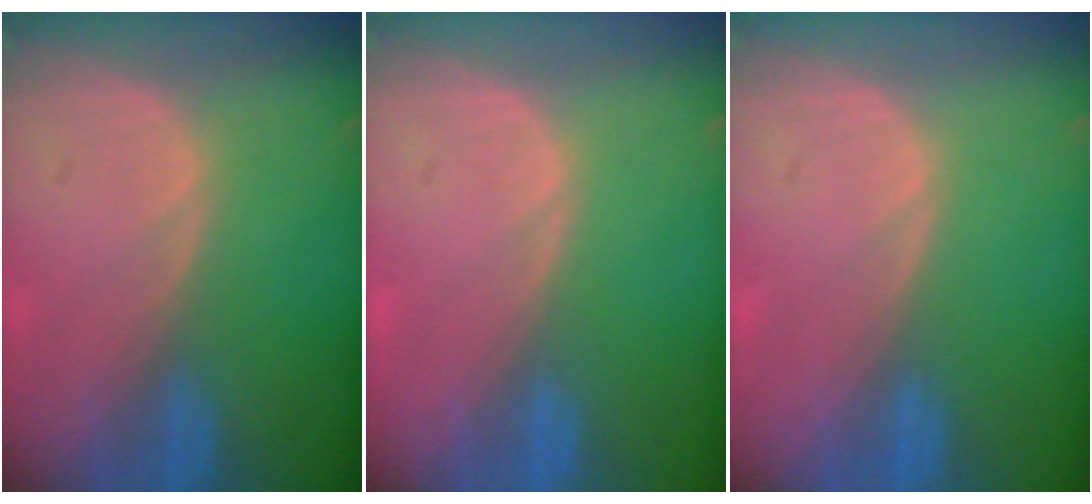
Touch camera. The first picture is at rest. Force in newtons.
{"total": 0.0}
{"total": 0.0}